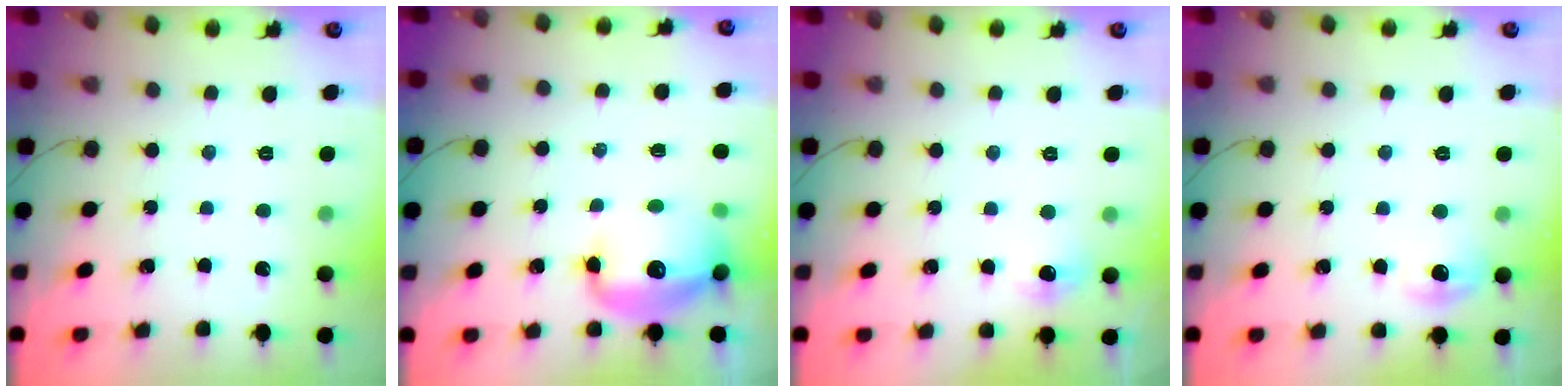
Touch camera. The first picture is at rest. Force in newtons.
{"total": 12.7, "press": 12.3, "slide": 3.1}
{"total": 12.5, "press": 5.7, "slide": 11.1}
{"total": 7.2, "press": 7.0, "slide": 1.7}